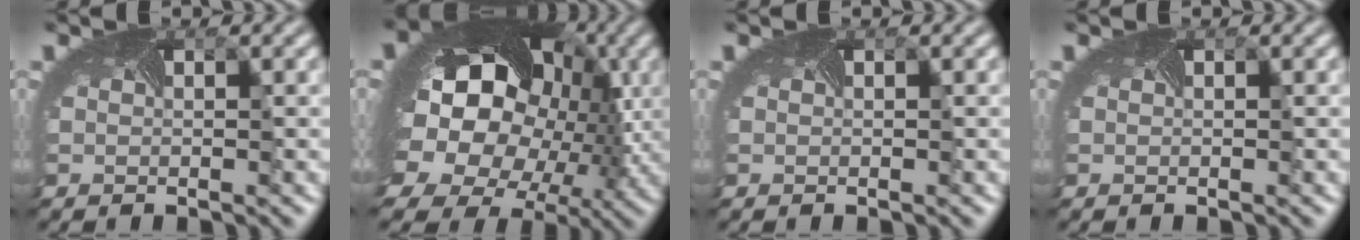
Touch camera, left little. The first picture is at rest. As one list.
[{"total": 18.4, "force": [1.3, 15.0, 10.6], "torque": [-0.222, -0.003, 0.012]}, {"total": 0.0}, {"total": 0.0}]